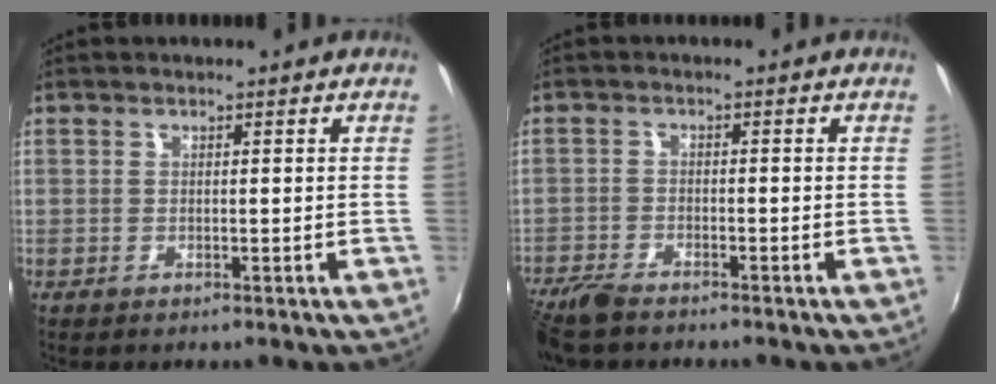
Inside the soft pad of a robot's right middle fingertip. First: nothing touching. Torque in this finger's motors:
{"motor_torque": [0.37, -0.37, 0.12, 0.08]}